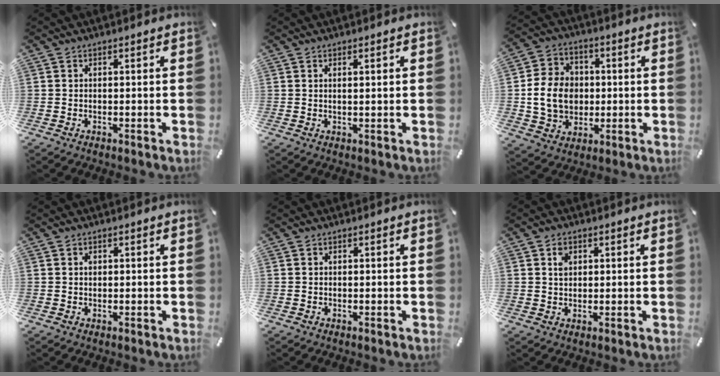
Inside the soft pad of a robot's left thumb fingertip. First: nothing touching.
{"total": 1.3, "force": [0.4, 0.1, 1.2], "torque": [-0.023, -0.002, 0.007]}
{"total": 11.8, "force": [-0.3, 10.2, 6.0], "torque": [-0.125, 0.017, -0.002]}
{"total": 0.8, "force": [0.2, 0.6, 0.5], "torque": [-0.011, 0.001, 0.003]}
{"total": 0.0}
{"total": 2.6, "force": [0.8, 2.0, 1.4], "torque": [-0.016, 0.000, 0.010]}